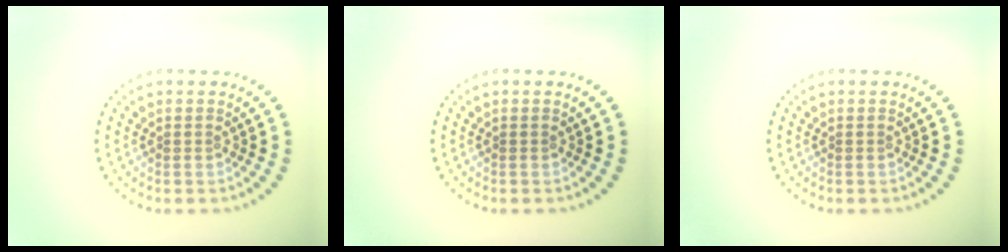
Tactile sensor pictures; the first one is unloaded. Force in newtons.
{"total": 0.0}
{"total": 0.0}